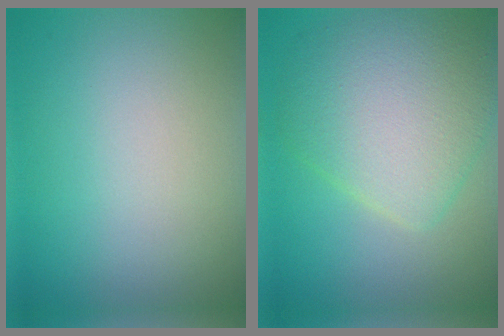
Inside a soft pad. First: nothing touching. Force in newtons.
{"total": 6.8, "press": 6.8, "slide": 0.3}